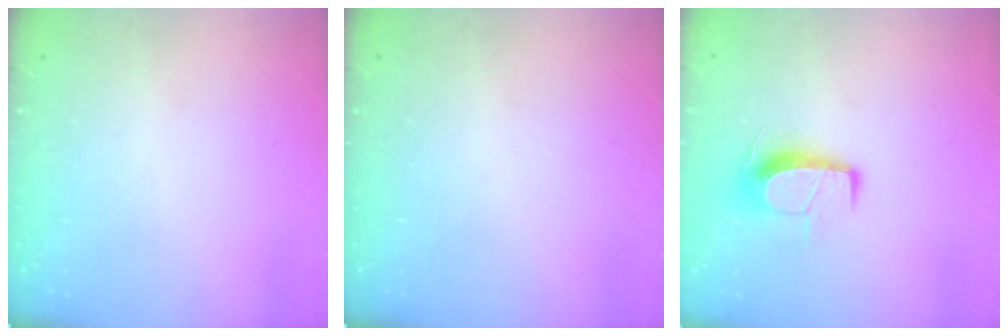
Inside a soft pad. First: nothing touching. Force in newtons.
{"total": 0.0}
{"total": 10.2, "press": 10.2, "slide": 0.8}